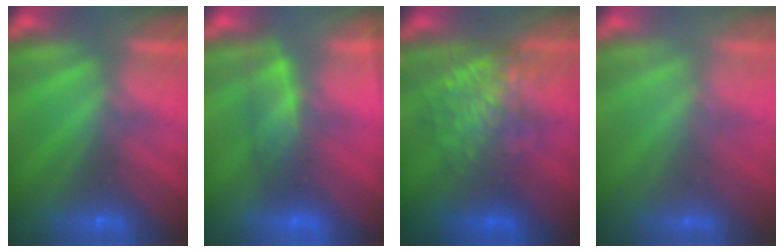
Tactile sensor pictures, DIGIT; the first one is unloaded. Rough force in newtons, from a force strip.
{"total": 3.8}
{"total": 7.9}
{"total": 2.2}